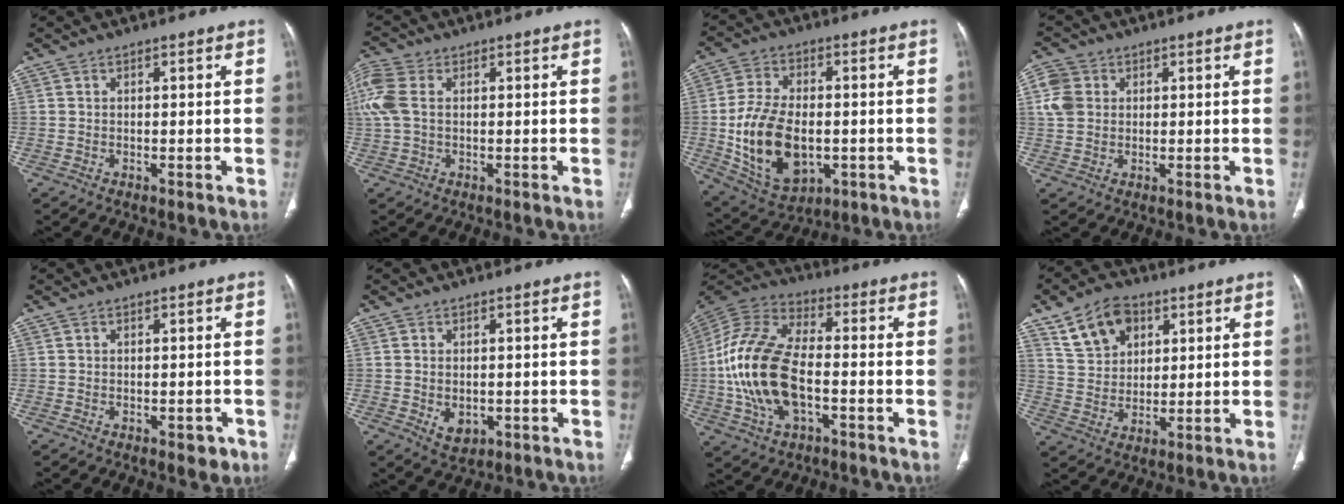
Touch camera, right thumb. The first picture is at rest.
{"total": 7.2, "force": [1.2, 4.6, 5.4], "torque": [-0.165, 0.024, 0.026]}
{"total": 16.6, "force": [-2.4, 10.2, 12.8], "torque": [-0.223, 0.000, -0.024]}
{"total": 5.5, "force": [1.3, 4.6, 2.7], "torque": [-0.053, 0.005, 0.024]}
{"total": 2.2, "force": [-1.0, 1.4, 1.4], "torque": [-0.003, 0.002, -0.009]}
{"total": 4.1, "force": [-0.8, 2.9, 2.8], "torque": [-0.036, -0.004, 0.001]}
{"total": 18.8, "force": [-3.2, 10.1, 15.6], "torque": [-0.325, 0.025, -0.060]}
{"total": 10.2, "force": [5.5, 7.1, 4.9], "torque": [-0.063, -0.015, 0.105]}